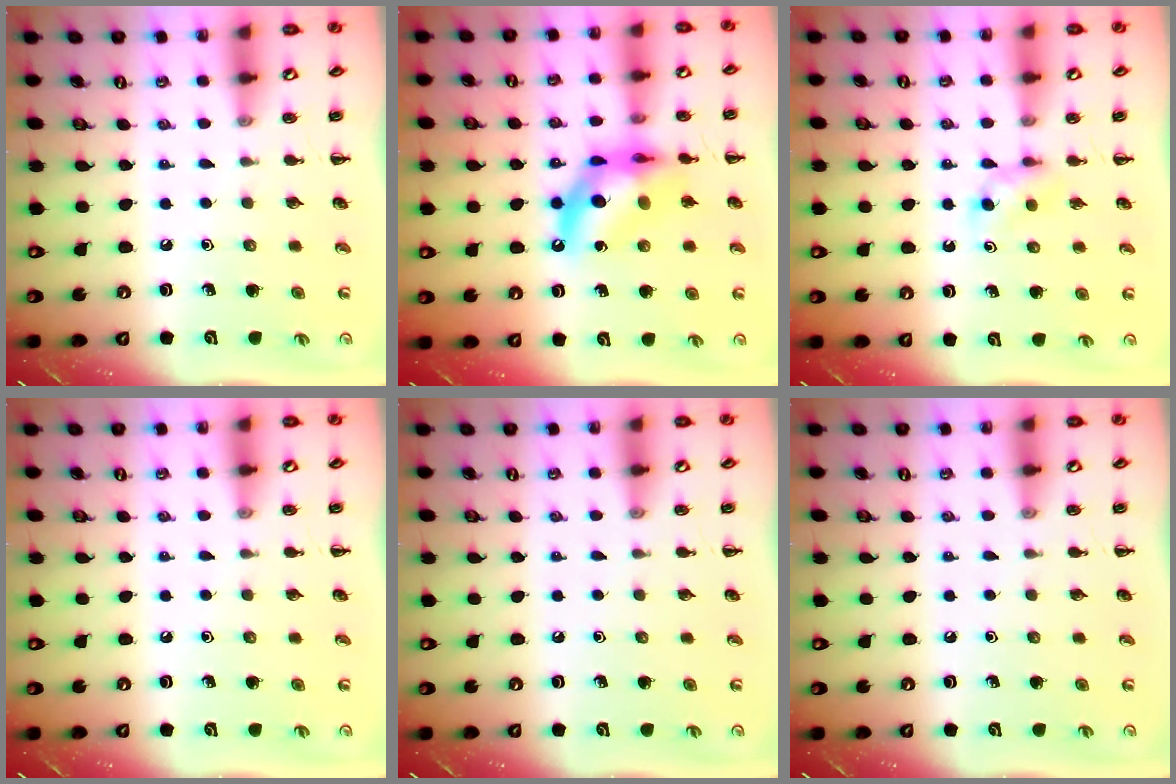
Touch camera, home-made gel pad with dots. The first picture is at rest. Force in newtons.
{"total": 13.4, "press": 12.9, "slide": 3.4}
{"total": 3.1, "press": 2.9, "slide": 1.1}
{"total": 0.0}
{"total": 0.0}
{"total": 0.0}